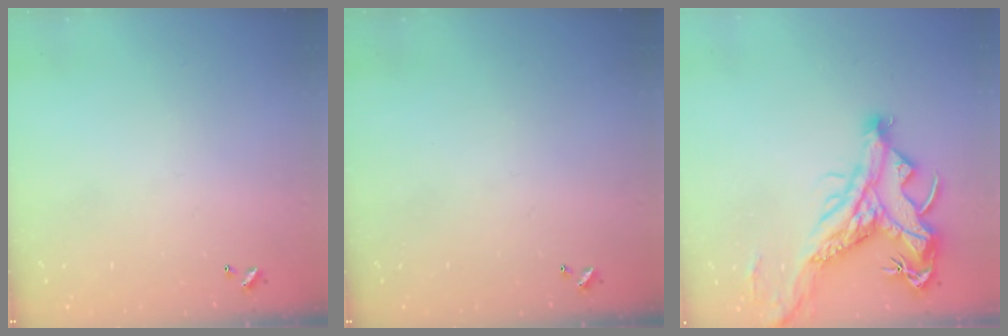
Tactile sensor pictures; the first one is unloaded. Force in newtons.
{"total": 0.0}
{"total": 9.6, "press": 9.4, "slide": 2.0}